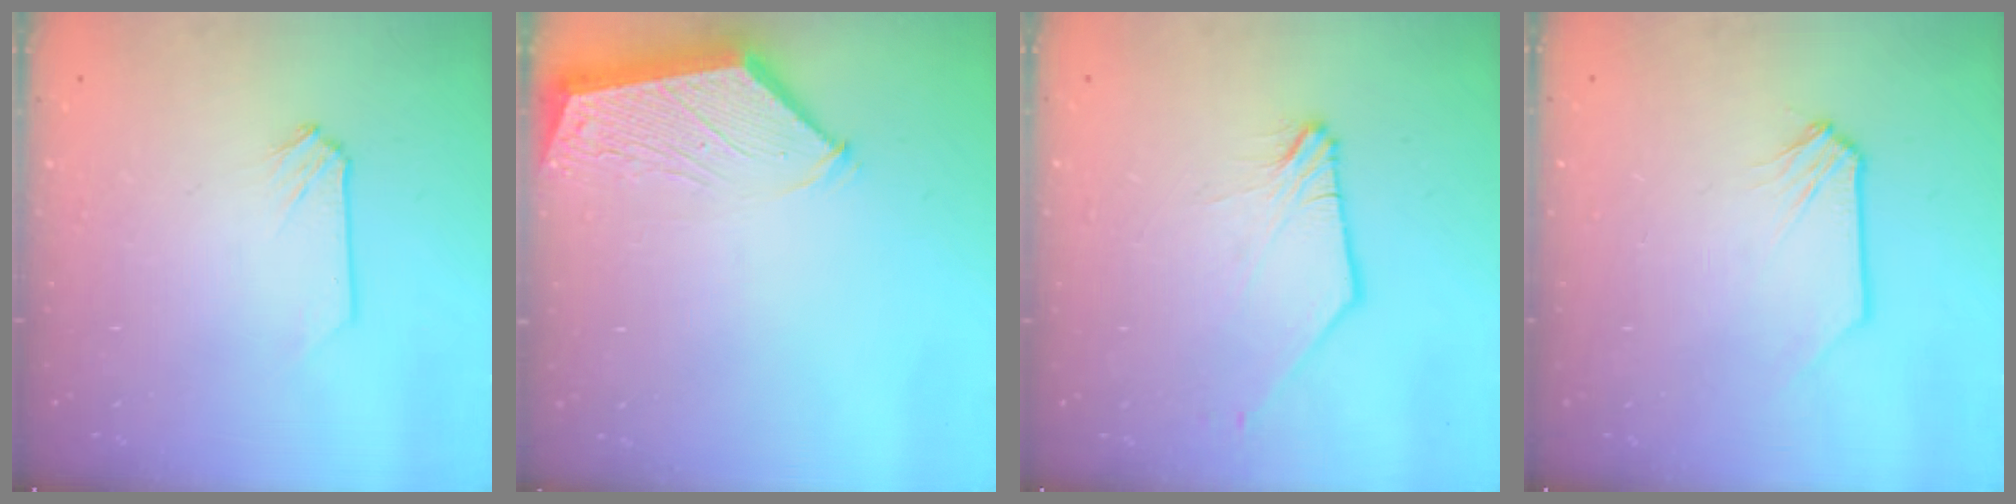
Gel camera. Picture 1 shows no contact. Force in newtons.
{"total": 3.8, "press": 3.8, "slide": 0.7}
{"total": 1.6, "press": 1.6, "slide": 0.1}
{"total": 0.6, "press": 0.6, "slide": 0.1}